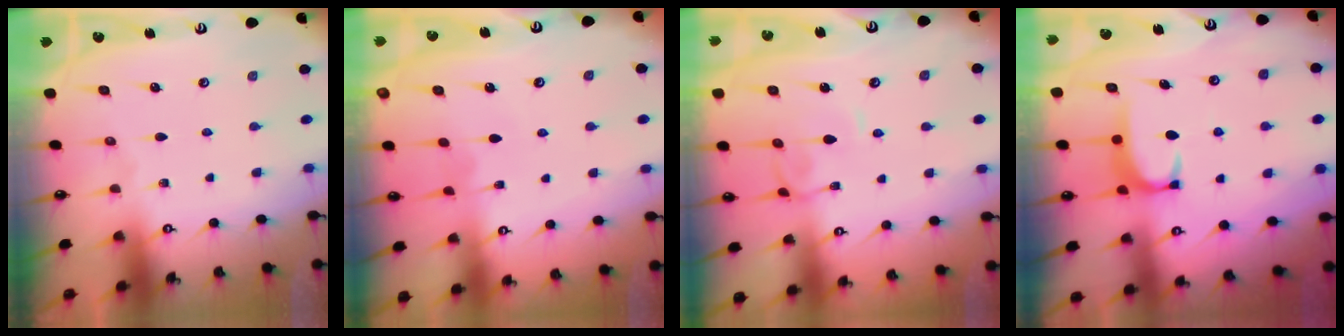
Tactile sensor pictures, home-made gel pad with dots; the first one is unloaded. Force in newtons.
{"total": 2.3, "press": 2.3, "slide": 0.2}
{"total": 1.9, "press": 1.9, "slide": 0.2}
{"total": 1.7, "press": 1.6, "slide": 0.5}